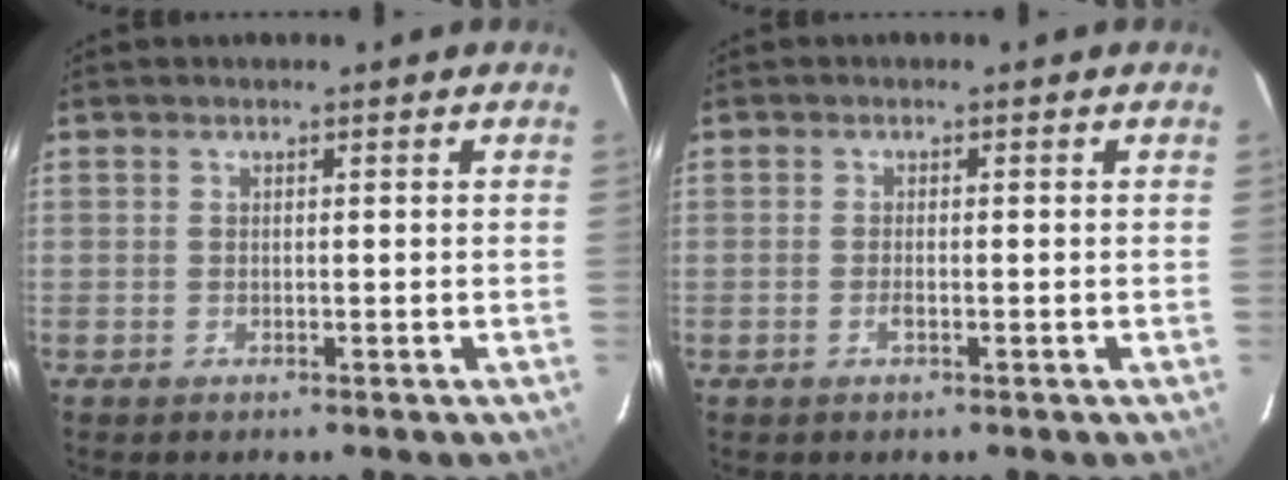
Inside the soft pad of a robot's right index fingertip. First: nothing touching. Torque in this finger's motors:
{"motor_torque": [0.05, -0.08, -0.01, 0.02]}